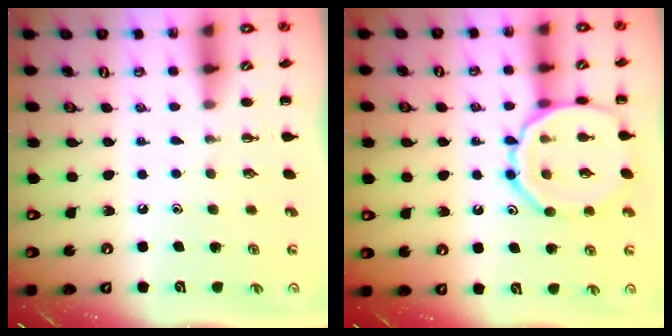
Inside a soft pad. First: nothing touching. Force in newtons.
{"total": 14.3, "press": 14.3, "slide": 1.0}